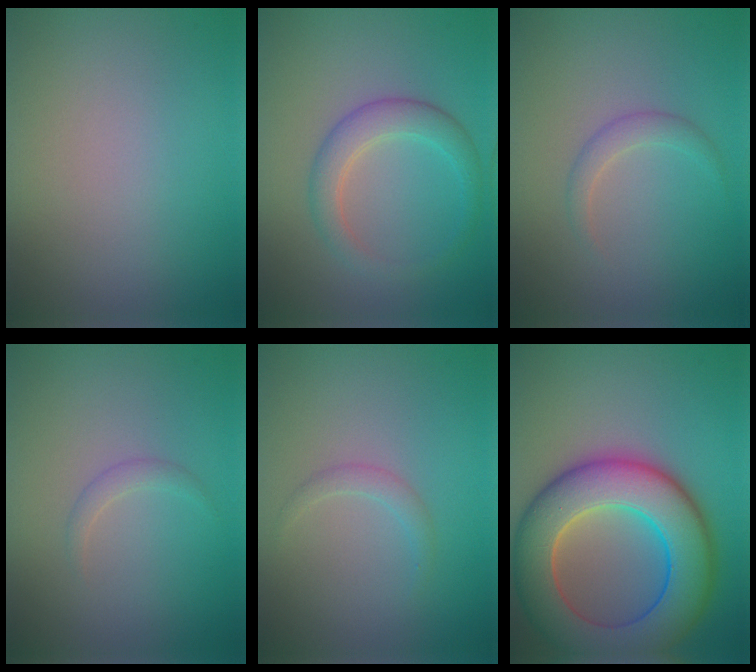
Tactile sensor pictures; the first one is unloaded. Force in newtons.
{"total": 3.2, "press": 3.2, "slide": 0.1}
{"total": 1.4, "press": 1.4, "slide": 0.1}
{"total": 0.9, "press": 0.9, "slide": 0.1}
{"total": 1.1, "press": 1.1, "slide": 0.2}
{"total": 11.6, "press": 11.6, "slide": 0.5}